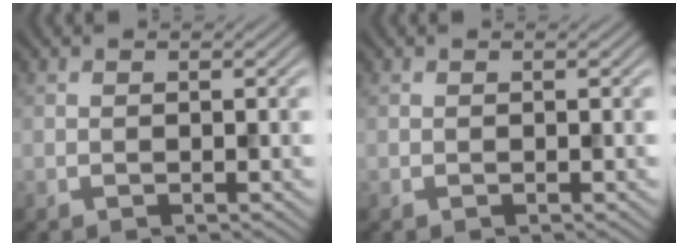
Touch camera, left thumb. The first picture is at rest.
{"total": 0.0}